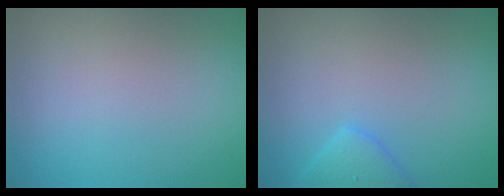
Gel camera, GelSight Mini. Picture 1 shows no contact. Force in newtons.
{"total": 2.1, "press": 2.1, "slide": 0.1}